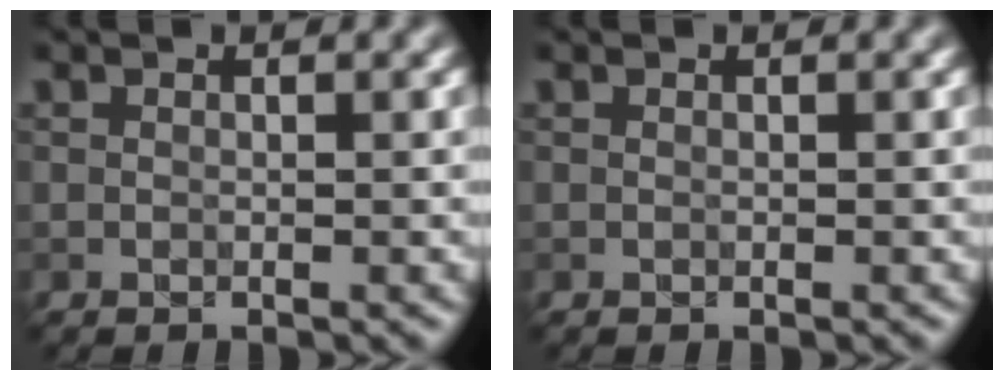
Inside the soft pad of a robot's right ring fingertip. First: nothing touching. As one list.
[{"total": 0.0}]